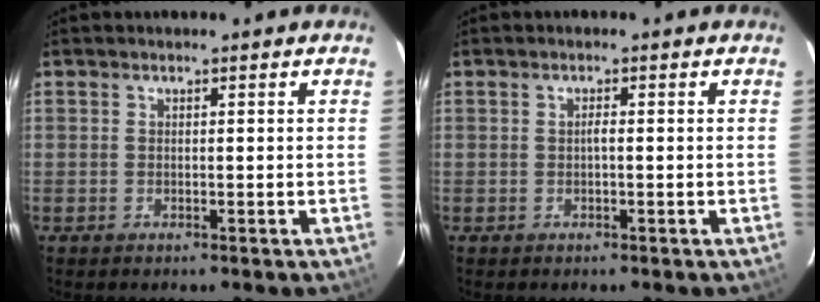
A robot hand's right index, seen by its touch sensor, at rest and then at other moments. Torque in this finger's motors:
{"motor_torque": [0.27, 0.06, 0.12, 0.02]}